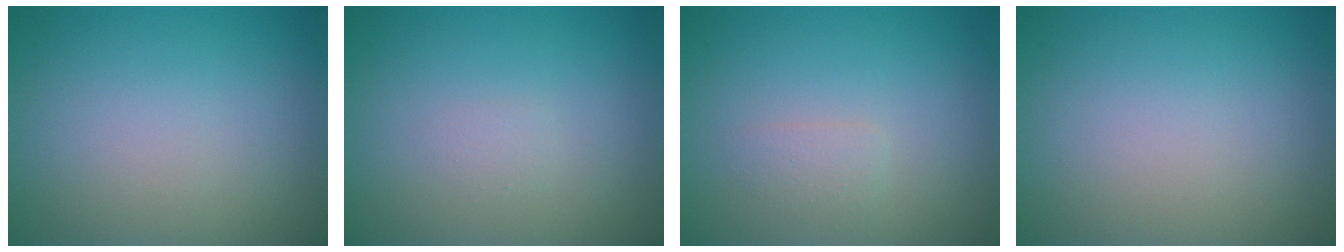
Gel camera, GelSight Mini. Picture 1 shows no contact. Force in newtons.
{"total": 0.5, "press": 0.5, "slide": 0.1}
{"total": 1.1, "press": 1.1, "slide": 0.1}
{"total": 0.0}